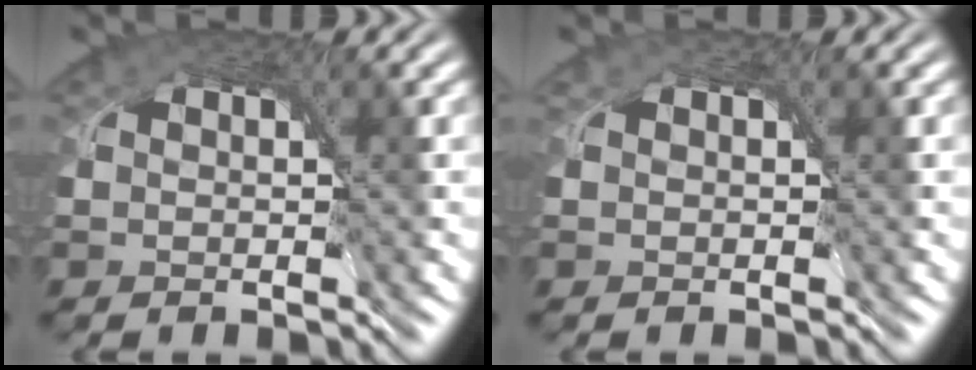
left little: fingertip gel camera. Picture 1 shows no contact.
{"total": 0.0}